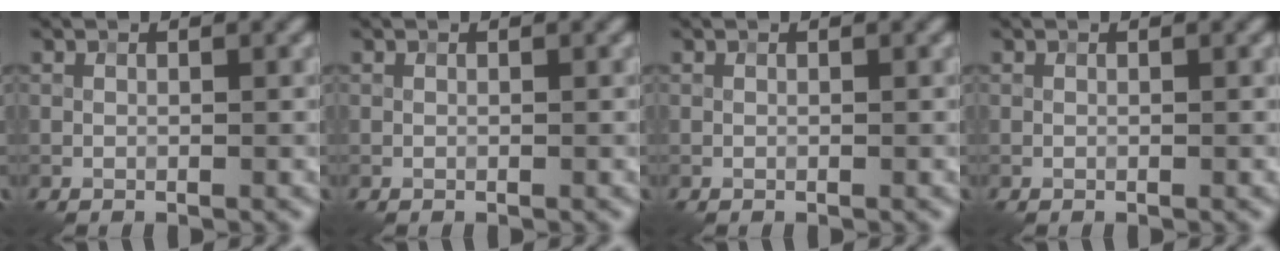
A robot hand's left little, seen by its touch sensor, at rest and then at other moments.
{"total": 0.0}
{"total": 0.0}
{"total": 0.0}